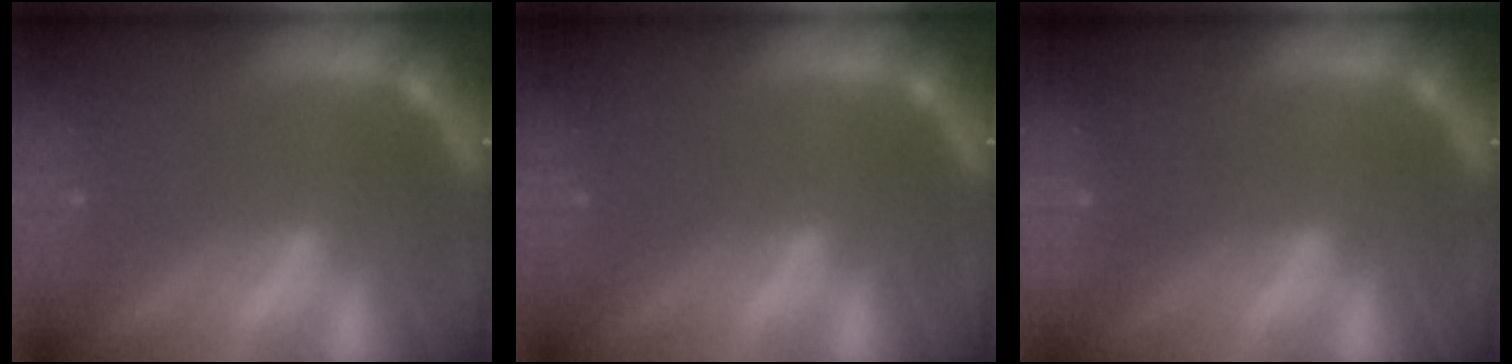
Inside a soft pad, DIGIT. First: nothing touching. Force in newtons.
{"total": 0.0}
{"total": 10.0}